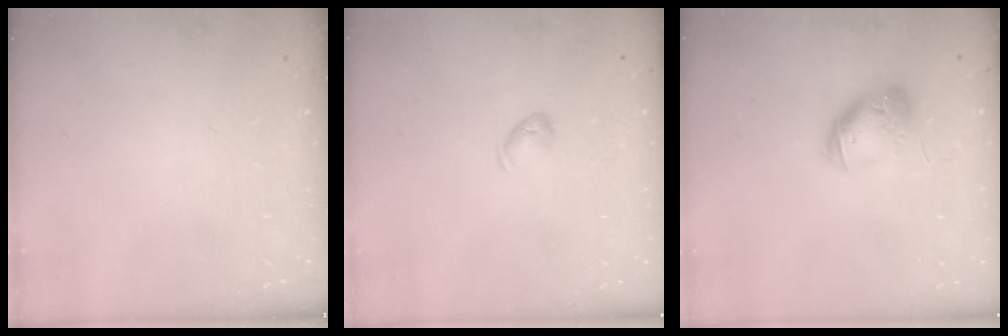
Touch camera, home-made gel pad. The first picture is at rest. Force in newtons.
{"total": 5.4, "press": 5.3, "slide": 1.0}
{"total": 12.0, "press": 11.8, "slide": 1.9}